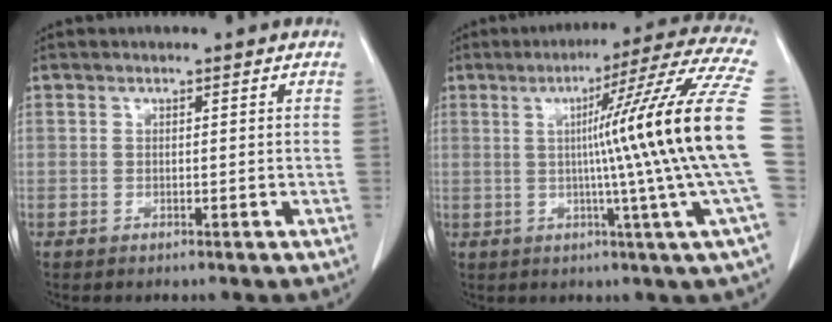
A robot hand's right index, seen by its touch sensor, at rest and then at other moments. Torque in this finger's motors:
{"motor_torque": [1.94, -0.19, 0.76, 0.21]}